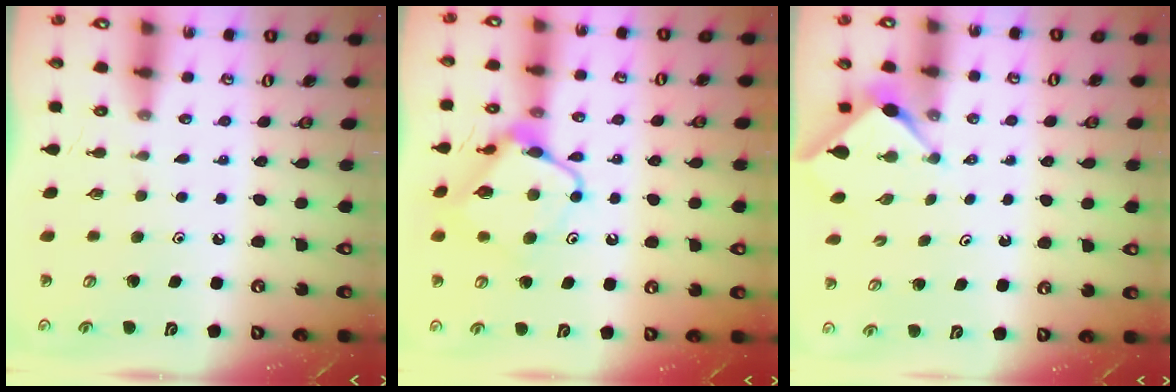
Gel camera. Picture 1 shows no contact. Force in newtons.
{"total": 11.6, "press": 11.6, "slide": 0.3}
{"total": 3.0, "press": 2.9, "slide": 0.5}